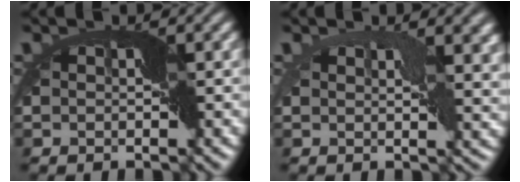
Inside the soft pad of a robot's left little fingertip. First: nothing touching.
{"total": 4.7, "force": [1.5, 2.3, 3.8], "torque": [-0.056, -0.004, 0.025]}